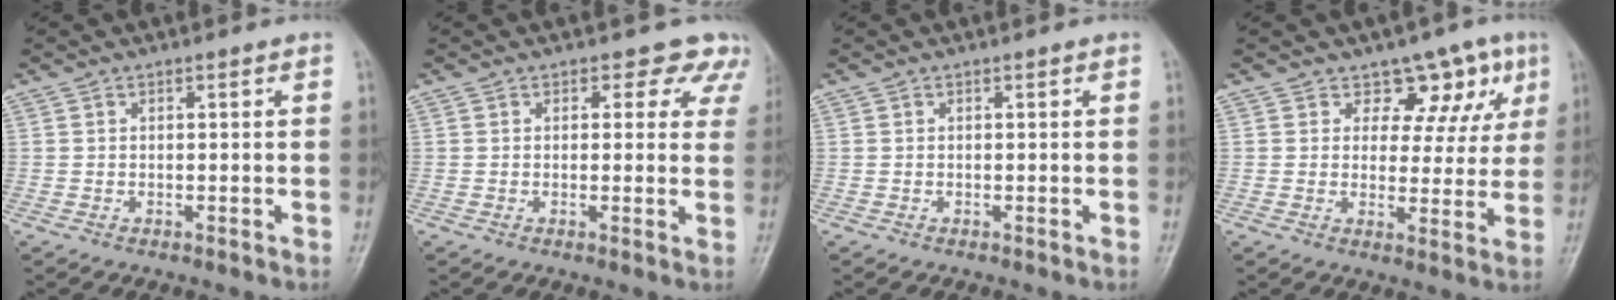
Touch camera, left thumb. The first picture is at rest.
{"total": 6.0, "force": [4.6, 3.7, 1.1], "torque": [0.033, -0.018, 0.030]}
{"total": 0.0}
{"total": 8.4, "force": [4.8, 6.1, 3.4], "torque": [0.008, -0.018, 0.058]}